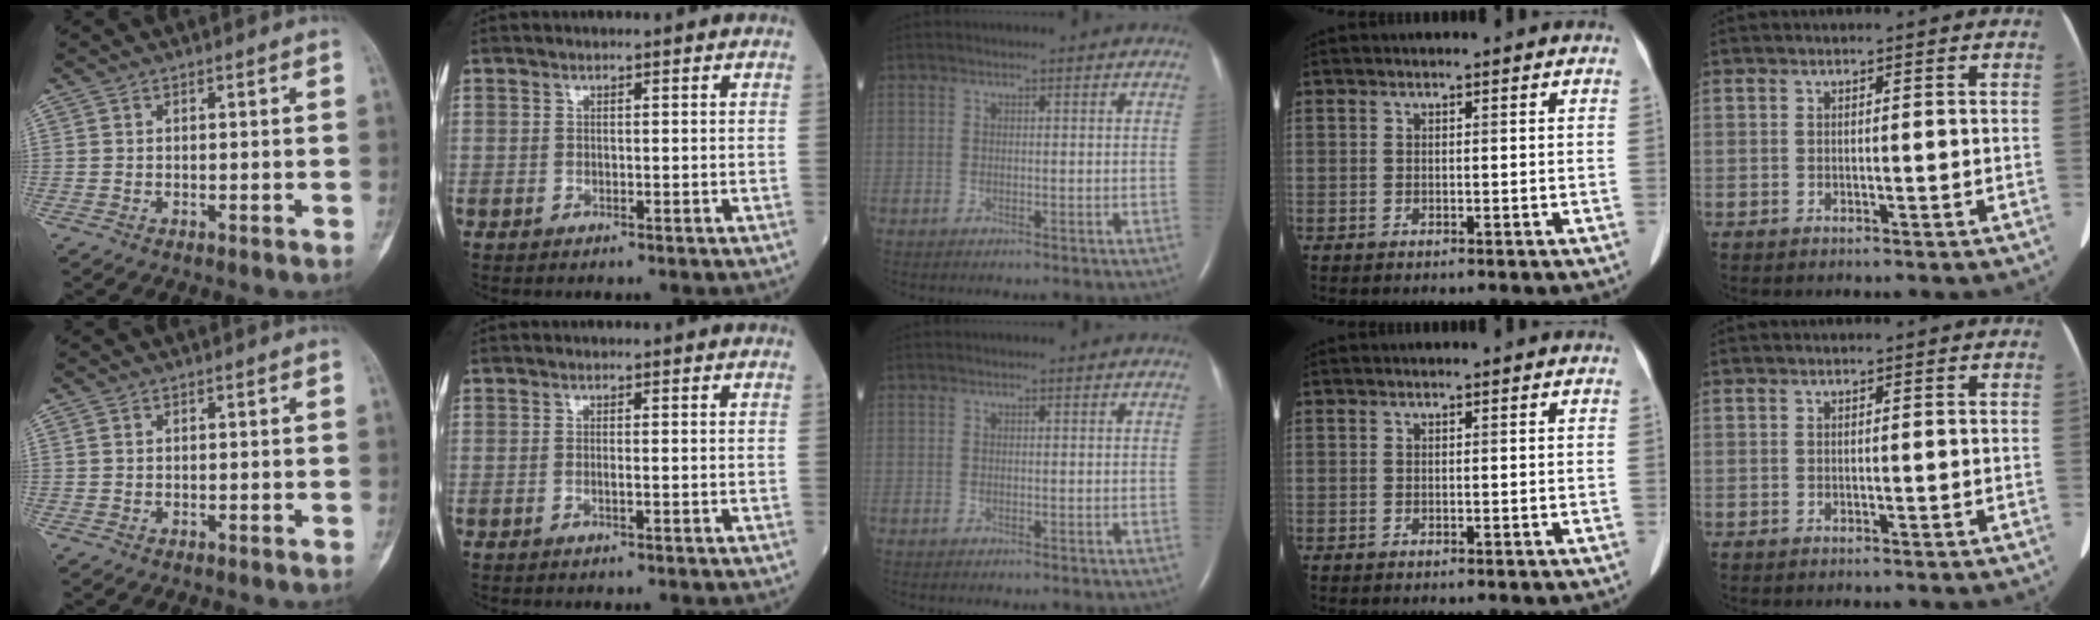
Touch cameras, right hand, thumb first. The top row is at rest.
{"thumb": {"total": 0.6, "force": [0.2, 0.4, 0.3], "torque": [-0.007, 0.005, 0.005]}, "index": {"total": 0.7, "force": [-0.3, -0.1, 0.7], "torque": [-0.016, 0.000, -0.004]}}